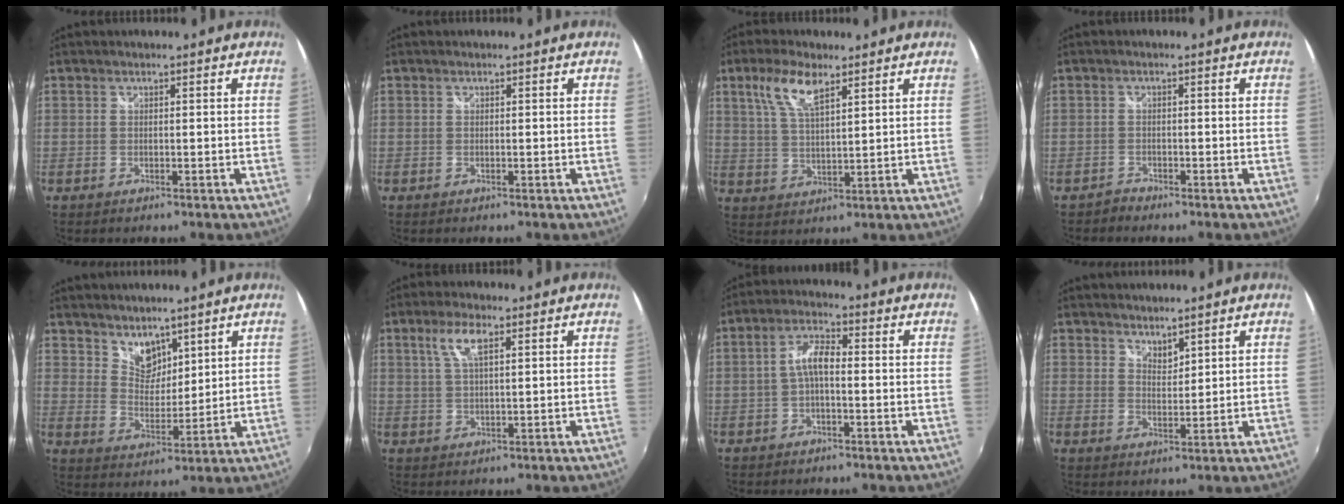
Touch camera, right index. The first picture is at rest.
{"total": 0.0}
{"total": 7.7, "force": [4.3, 2.6, 5.8], "torque": [-0.114, 0.009, 0.087]}
{"total": 1.3, "force": [-1.2, 0.3, -0.3], "torque": [0.004, 0.002, -0.024]}
{"total": 6.5, "force": [5.0, 3.6, 2.0], "torque": [-0.019, 0.003, 0.093]}
{"total": 4.8, "force": [2.2, 1.3, 4.1], "torque": [-0.081, 0.006, 0.043]}
{"total": 4.6, "force": [-0.9, 1.7, 4.2], "torque": [-0.084, 0.015, -0.018]}
{"total": 2.8, "force": [2.6, 0.9, 0.7], "torque": [-0.008, 0.001, 0.046]}